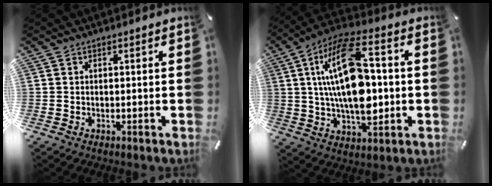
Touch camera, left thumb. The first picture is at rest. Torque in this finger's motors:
{"motor_torque": [1.90, 3.11, 1.59, -1.18, 0.73]}